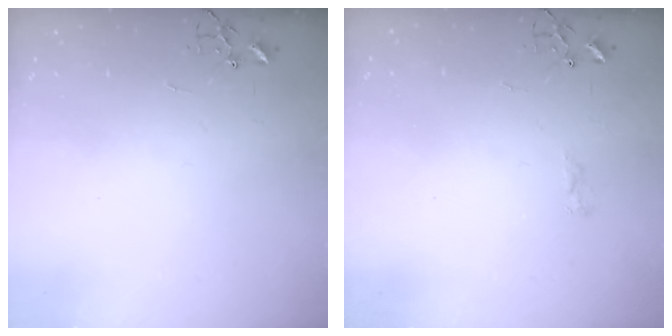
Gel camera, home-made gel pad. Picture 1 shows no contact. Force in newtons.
{"total": 5.6, "press": 5.6, "slide": 0.6}